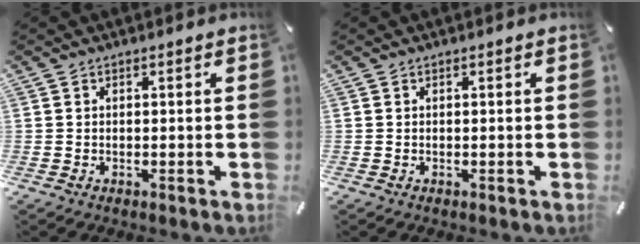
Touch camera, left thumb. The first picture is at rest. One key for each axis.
{"total": 0.0}